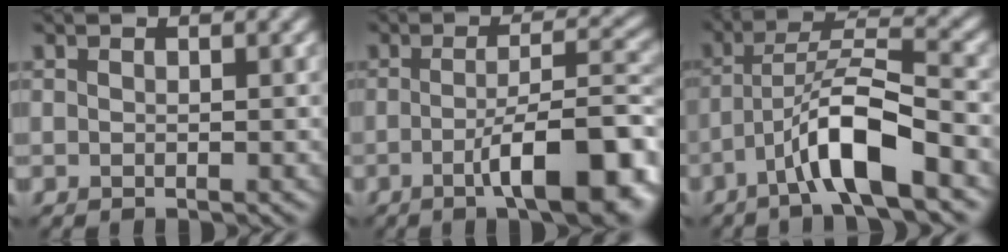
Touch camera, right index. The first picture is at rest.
{"total": 10.5, "force": [-4.3, 2.8, 9.2], "torque": [-0.120, 0.005, -0.062]}
{"total": 6.9, "force": [-3.5, 1.3, 5.8], "torque": [-0.105, 0.017, -0.065]}